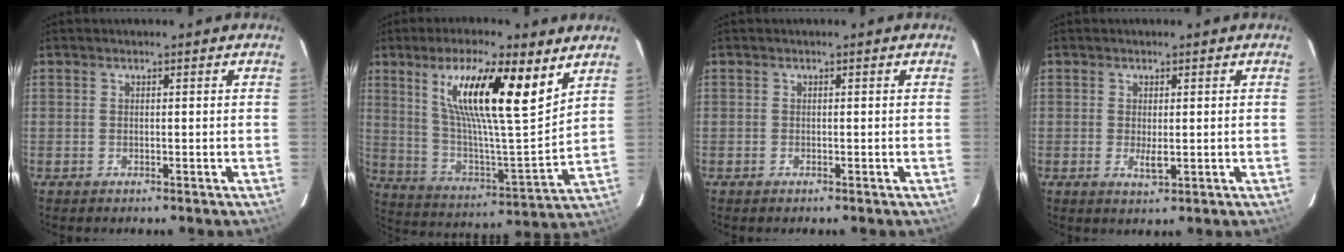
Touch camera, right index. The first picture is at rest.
{"total": 20.4, "force": [10.8, 3.3, 17.0], "torque": [-0.287, 0.011, 0.191]}
{"total": 0.0}
{"total": 2.5, "force": [-0.2, 0.9, 2.3], "torque": [-0.042, -0.006, -0.001]}